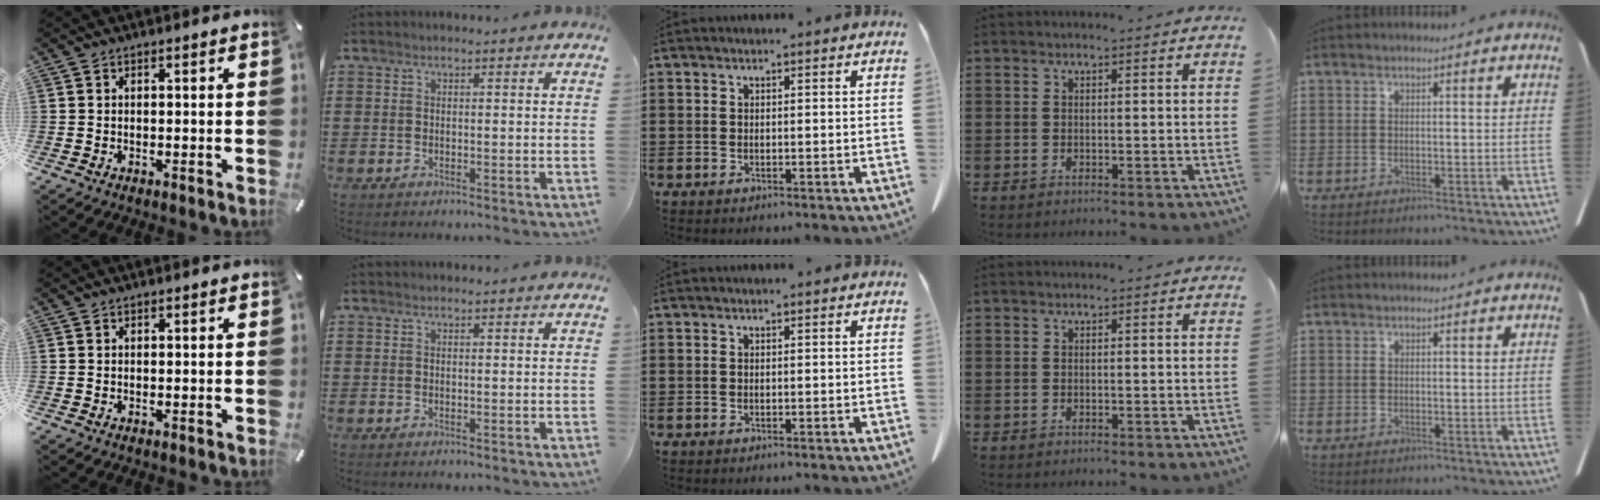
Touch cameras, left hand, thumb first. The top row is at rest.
{}